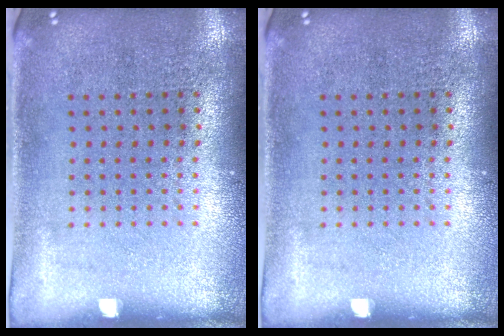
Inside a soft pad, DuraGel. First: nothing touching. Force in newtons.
{"total": 0.0}